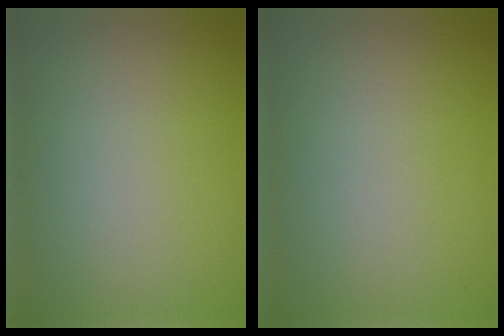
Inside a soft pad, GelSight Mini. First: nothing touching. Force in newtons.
{"total": 0.0}